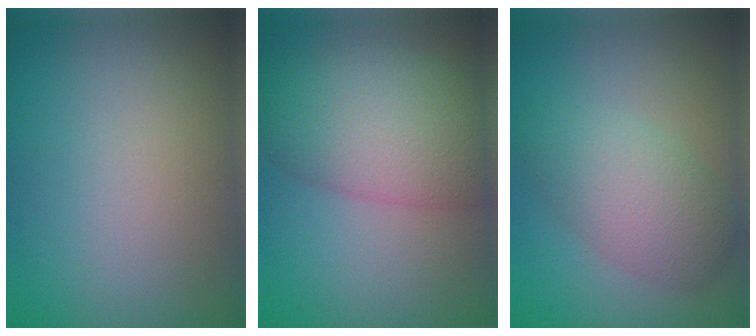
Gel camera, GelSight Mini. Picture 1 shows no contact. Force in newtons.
{"total": 8.5, "press": 8.5, "slide": 0.3}
{"total": 4.5, "press": 4.5, "slide": 0.1}